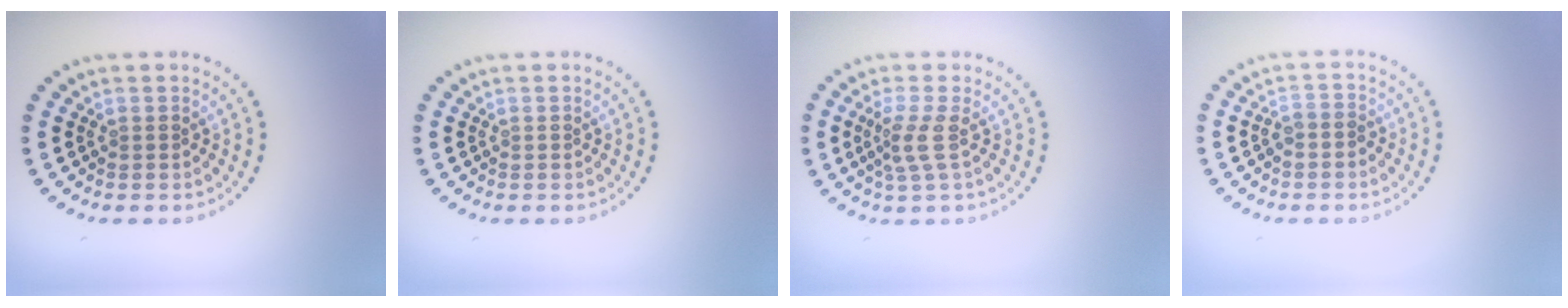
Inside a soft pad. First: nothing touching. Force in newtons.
{"total": 0.0}
{"total": 2.4, "press": 1.7, "slide": 1.8}
{"total": 1.1, "press": 0.9, "slide": 0.7}